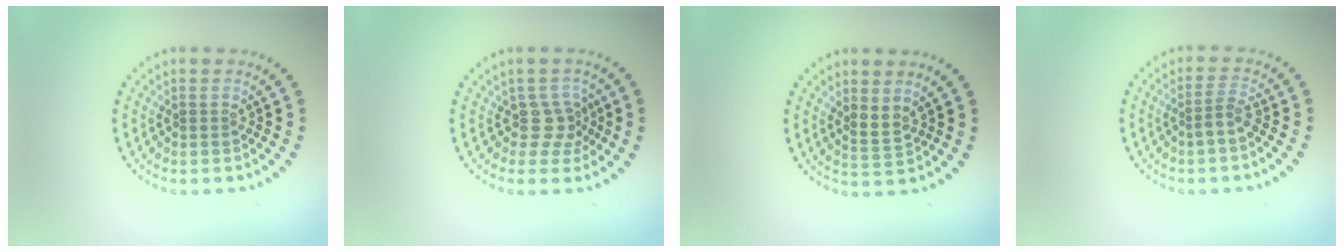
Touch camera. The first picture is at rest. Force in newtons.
{"total": 2.3, "press": 1.6, "slide": 1.6}
{"total": 1.7, "press": 1.4, "slide": 1.0}
{"total": 1.7, "press": 1.1, "slide": 1.2}